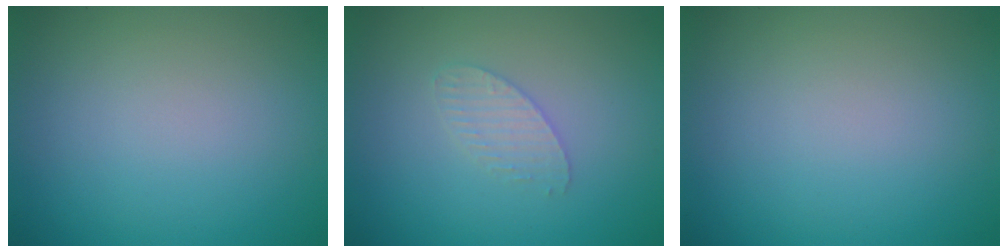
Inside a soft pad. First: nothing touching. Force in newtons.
{"total": 1.6, "press": 1.6, "slide": 0.1}
{"total": 0.0}